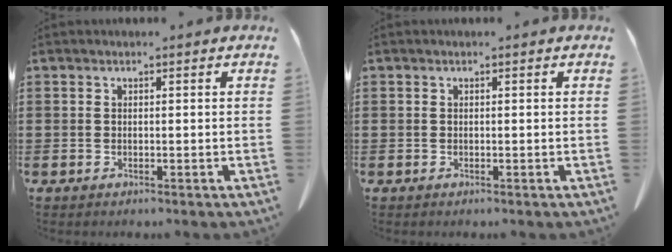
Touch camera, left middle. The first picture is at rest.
{"total": 0.0}